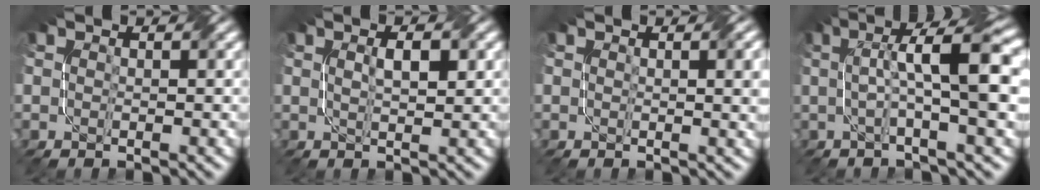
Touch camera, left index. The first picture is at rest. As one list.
[{"total": 2.3, "force": [0.7, 0.5, 2.2], "torque": [-0.033, -0.001, 0.014]}, {"total": 2.8, "force": [0.8, 0.8, 2.6], "torque": [-0.024, 0.005, 0.011]}, {"total": 7.8, "force": [1.3, 1.3, 7.5], "torque": [-0.112, 0.016, 0.017]}]